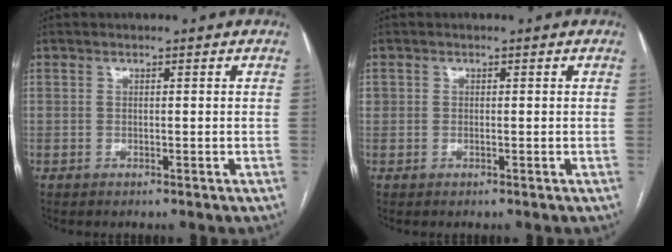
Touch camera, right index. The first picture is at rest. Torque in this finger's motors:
{"motor_torque": [0.46, 0.12, 0.03, 0.05]}